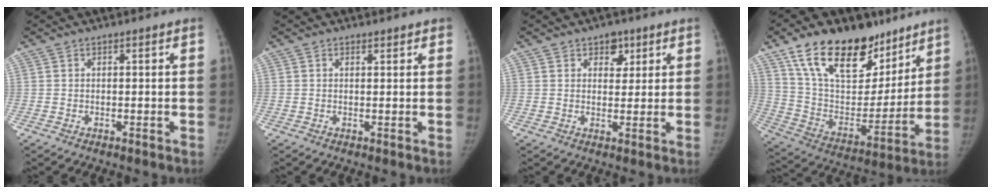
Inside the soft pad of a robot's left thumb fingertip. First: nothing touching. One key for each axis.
{"total": 1.1, "fx": 0.9, "fy": 0.5, "fz": 0.4, "tx": 0.001, "ty": -0.005, "tz": 0.011}
{"total": 4.2, "fx": 2.3, "fy": 2.8, "fz": 2.0, "tx": 0.001, "ty": -0.011, "tz": 0.033}
{"total": 26.2, "fx": 16.9, "fy": 14.0, "fz": 14.4, "tx": -0.197, "ty": -0.048, "tz": 0.289}